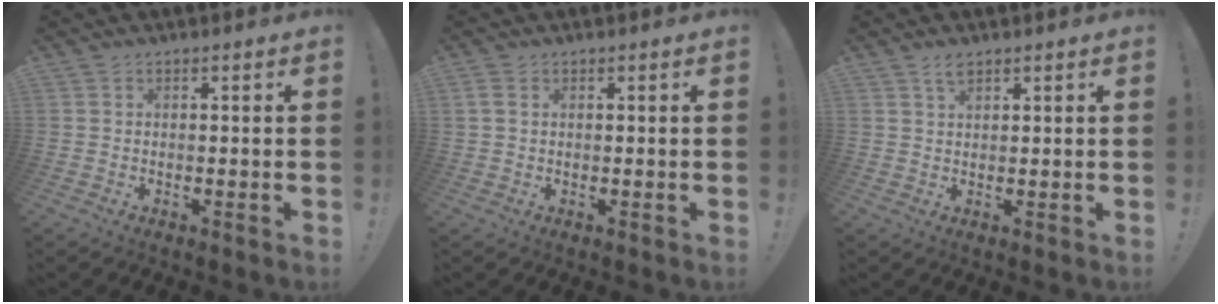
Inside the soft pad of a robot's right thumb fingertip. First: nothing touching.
{"total": 1.6, "force": [0.6, 1.1, 1.0], "torque": [-0.027, 0.006, 0.013]}
{"total": 2.7, "force": [1.8, 1.1, 1.6], "torque": [-0.026, -0.004, 0.032]}